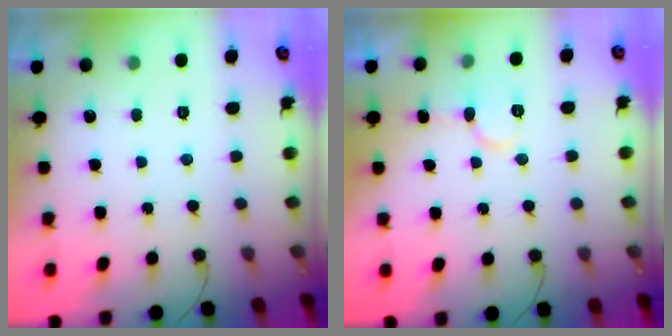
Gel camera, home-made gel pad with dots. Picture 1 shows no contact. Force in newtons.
{"total": 6.3, "press": 6.3, "slide": 0.5}